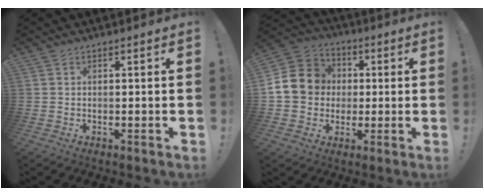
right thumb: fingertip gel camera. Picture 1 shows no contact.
{"total": 13.8, "force": [0.9, 12.5, 5.7], "torque": [-0.089, 0.013, 0.026]}